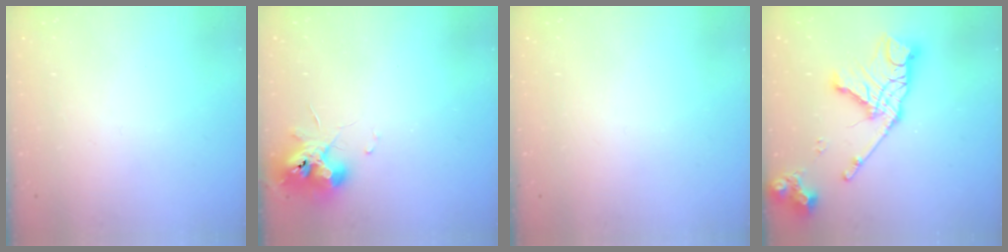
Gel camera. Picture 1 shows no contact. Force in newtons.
{"total": 11.1, "press": 11.1, "slide": 0.6}
{"total": 0.0}
{"total": 18.0, "press": 17.8, "slide": 2.0}